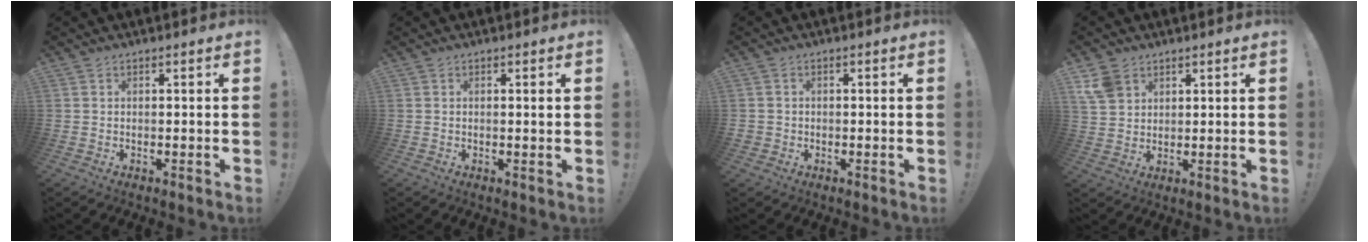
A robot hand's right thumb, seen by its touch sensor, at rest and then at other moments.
{"total": 0.9, "force": [0.5, -0.3, 0.7], "torque": [-0.006, -0.003, 0.007]}
{"total": 1.5, "force": [-0.4, 1.3, 0.6], "torque": [-0.011, 0.004, -0.007]}
{"total": 7.0, "force": [4.2, 4.8, 2.8], "torque": [-0.057, -0.009, 0.087]}